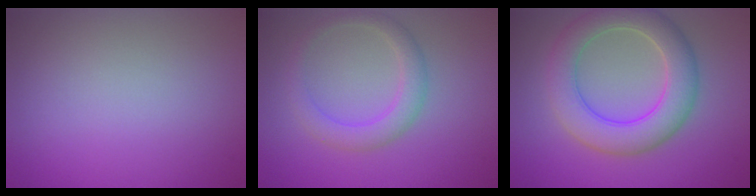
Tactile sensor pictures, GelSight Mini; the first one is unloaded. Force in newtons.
{"total": 2.8, "press": 2.8, "slide": 0.1}
{"total": 6.4, "press": 6.4, "slide": 0.3}